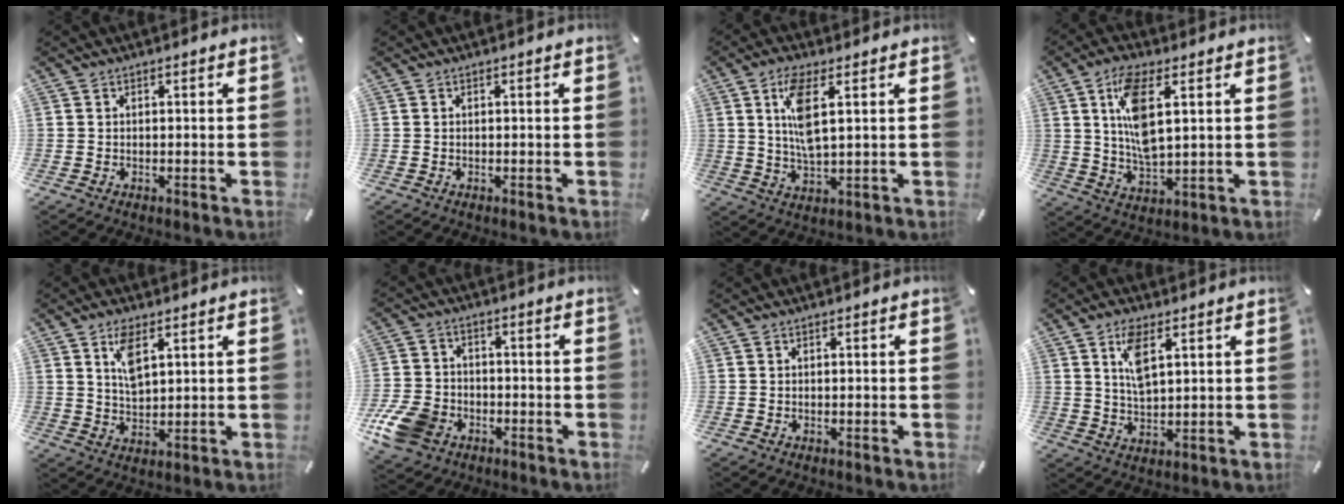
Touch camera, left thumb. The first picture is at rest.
{"total": 0.0}
{"total": 8.9, "force": [3.0, 3.1, 7.8], "torque": [-0.164, -0.006, 0.047]}
{"total": 11.1, "force": [3.7, 4.5, 9.4], "torque": [-0.192, -0.007, 0.060]}
{"total": 6.0, "force": [3.6, 2.8, 3.8], "torque": [-0.076, -0.008, 0.064]}
{"total": 10.7, "force": [-4.8, 8.1, 5.2], "torque": [-0.109, 0.031, -0.085]}
{"total": 0.0}
{"total": 7.0, "force": [3.4, 3.0, 5.3], "torque": [-0.100, -0.002, 0.057]}